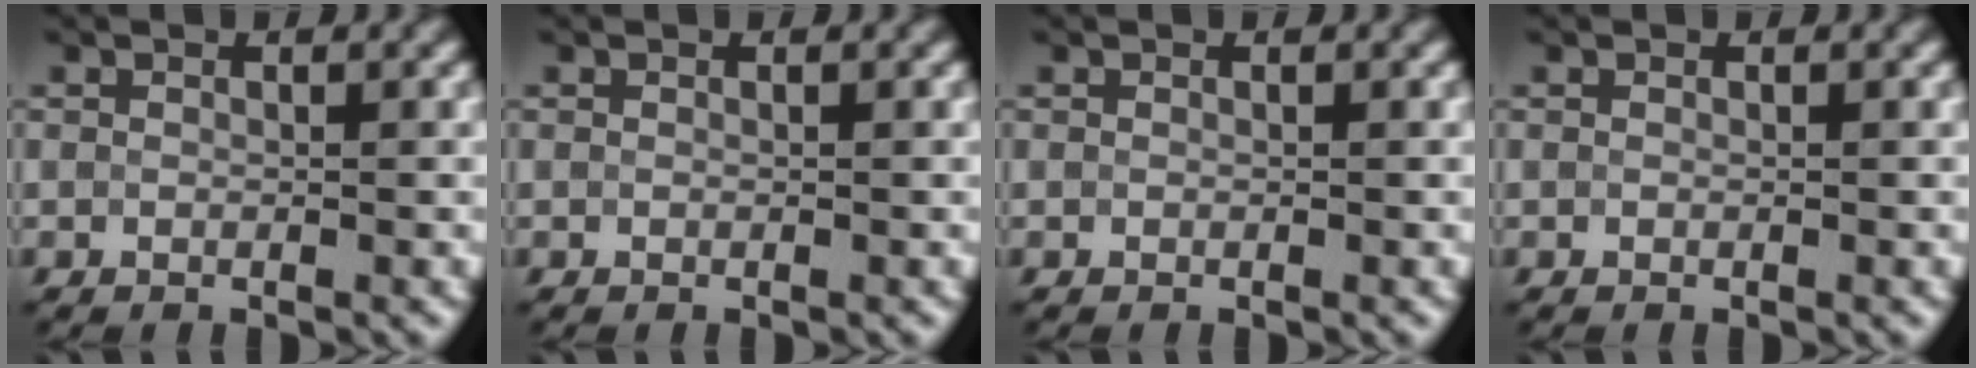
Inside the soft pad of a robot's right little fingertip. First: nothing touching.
{"total": 0.0}
{"total": 0.0}
{"total": 0.0}